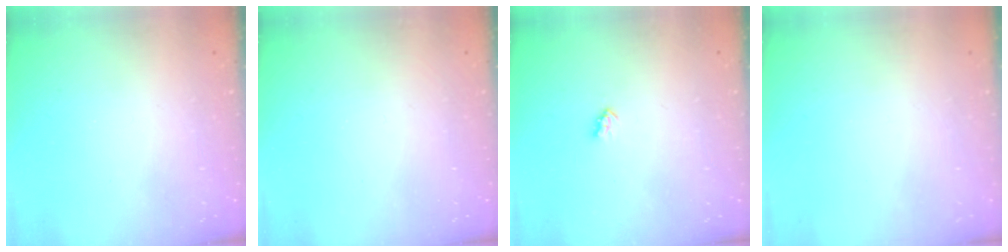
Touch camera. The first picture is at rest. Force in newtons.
{"total": 0.0}
{"total": 2.0, "press": 2.0, "slide": 0.3}
{"total": 0.0}